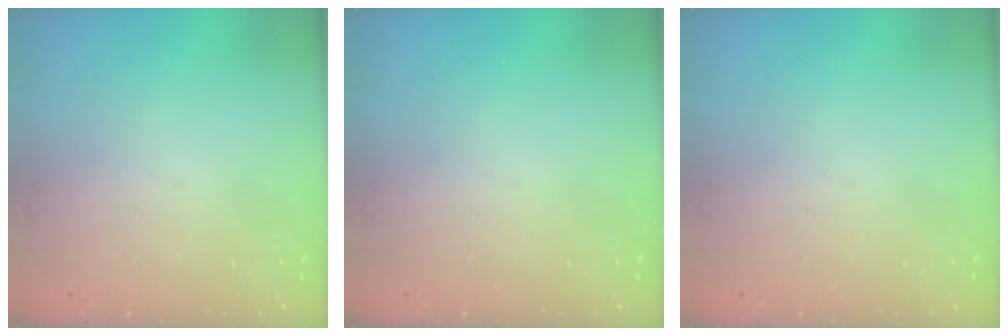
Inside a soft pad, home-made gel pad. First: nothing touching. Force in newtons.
{"total": 0.0}
{"total": 0.0}